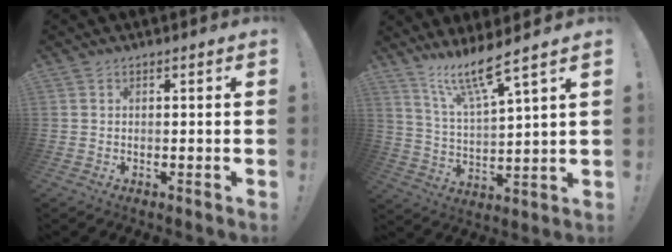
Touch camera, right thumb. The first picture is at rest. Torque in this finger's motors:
{"motor_torque": [-0.04, 0.05, 0.15, 0.22, 0.13]}